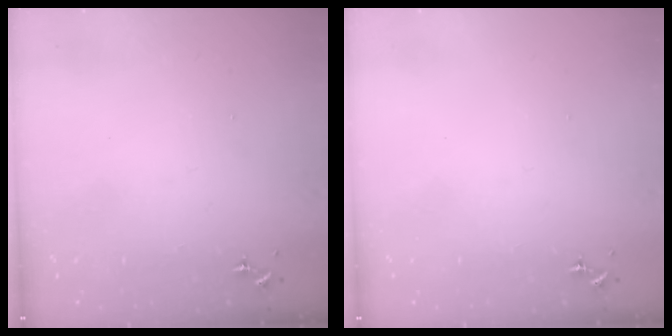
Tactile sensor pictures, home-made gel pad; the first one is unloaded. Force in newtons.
{"total": 0.0}